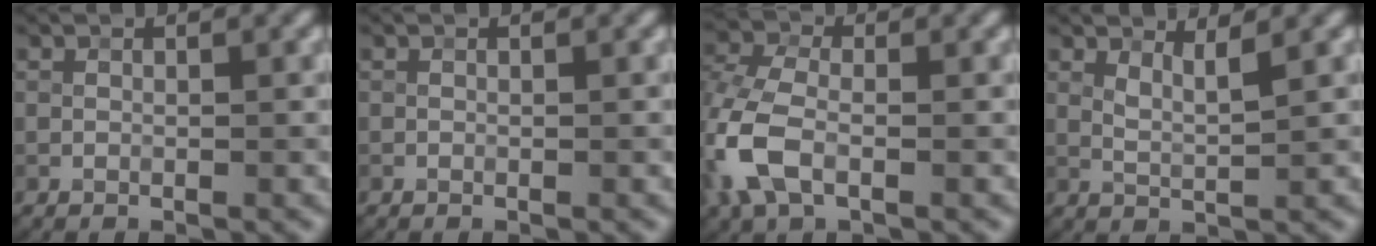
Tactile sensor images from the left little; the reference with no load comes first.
{"total": 0.0}
{"total": 7.0, "force": [-1.9, 4.2, 5.3], "torque": [-0.144, -0.003, -0.052]}
{"total": 1.8, "force": [1.2, 0.3, 1.4], "torque": [-0.029, -0.007, 0.024]}